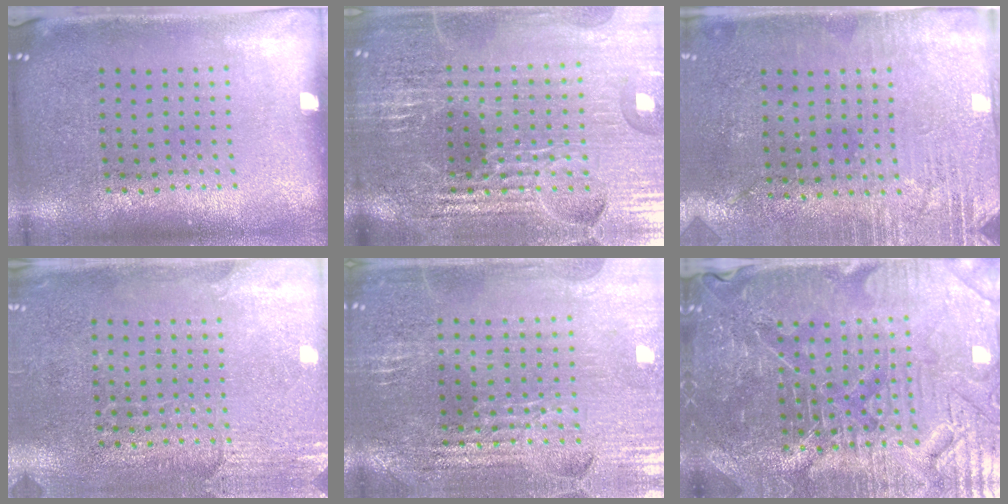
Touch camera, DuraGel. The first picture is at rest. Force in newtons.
{"total": 5.2, "press": 4.8, "slide": 2.0}
{"total": 2.8, "press": 2.5, "slide": 1.2}
{"total": 2.7, "press": 2.4, "slide": 1.2}
{"total": 2.9, "press": 2.9, "slide": 0.6}
{"total": 5.4, "press": 5.1, "slide": 1.8}